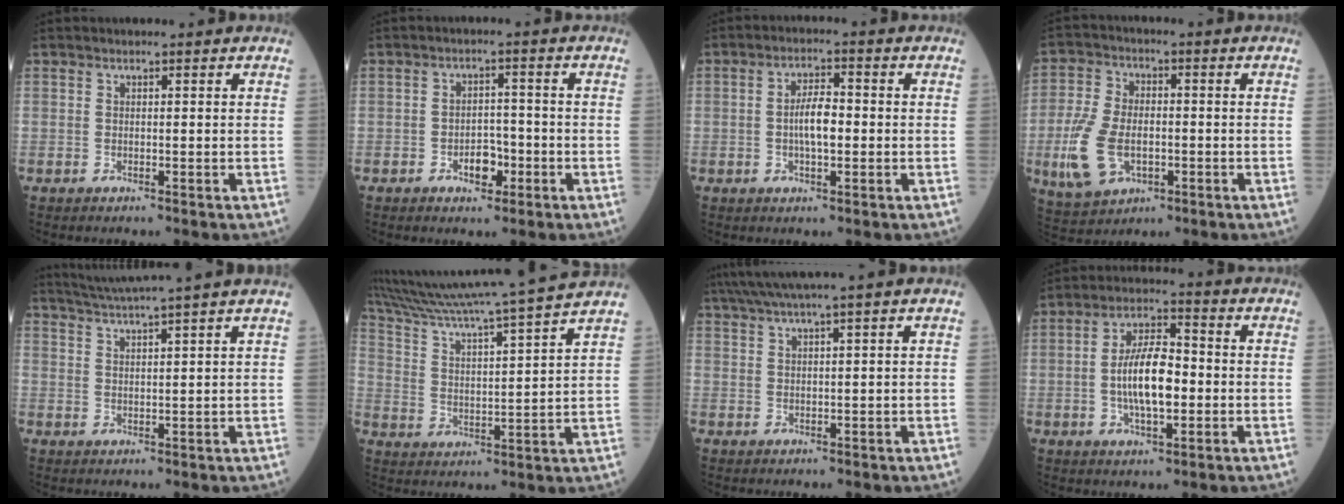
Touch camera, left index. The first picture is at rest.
{"total": 3.6, "force": [-1.7, 2.1, 2.5], "torque": [-0.031, 0.006, -0.025]}
{"total": 4.6, "force": [-0.5, 1.5, 4.3], "torque": [-0.088, 0.007, -0.013]}
{"total": 10.5, "force": [-2.9, 6.4, 7.9], "torque": [-0.189, 0.000, -0.047]}
{"total": 8.0, "force": [7.0, -2.2, 3.3], "torque": [-0.057, 0.008, 0.106]}
{"total": 19.0, "force": [17.1, -2.9, 7.8], "torque": [-0.145, -0.028, 0.260]}
{"total": 5.5, "force": [4.3, -1.7, 3.0], "torque": [-0.053, 0.015, 0.080]}
{"total": 9.6, "force": [-1.2, 3.4, 8.9], "torque": [-0.178, 0.011, -0.025]}